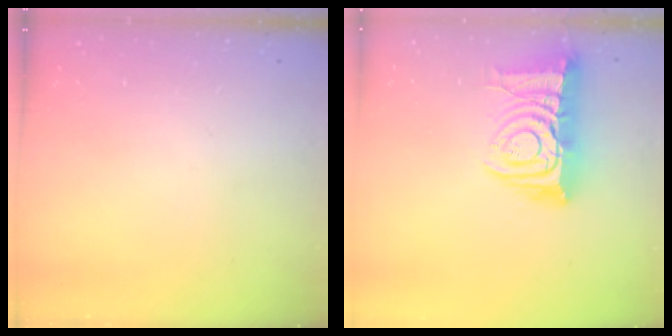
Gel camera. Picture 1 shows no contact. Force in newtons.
{"total": 13.5, "press": 13.4, "slide": 1.5}